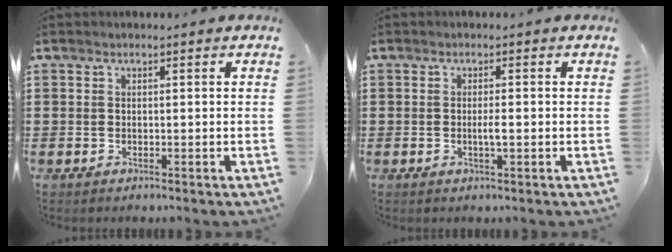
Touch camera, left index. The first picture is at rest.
{"total": 1.8, "force": [-0.2, 0.2, 1.8], "torque": [-0.034, -0.001, -0.005]}